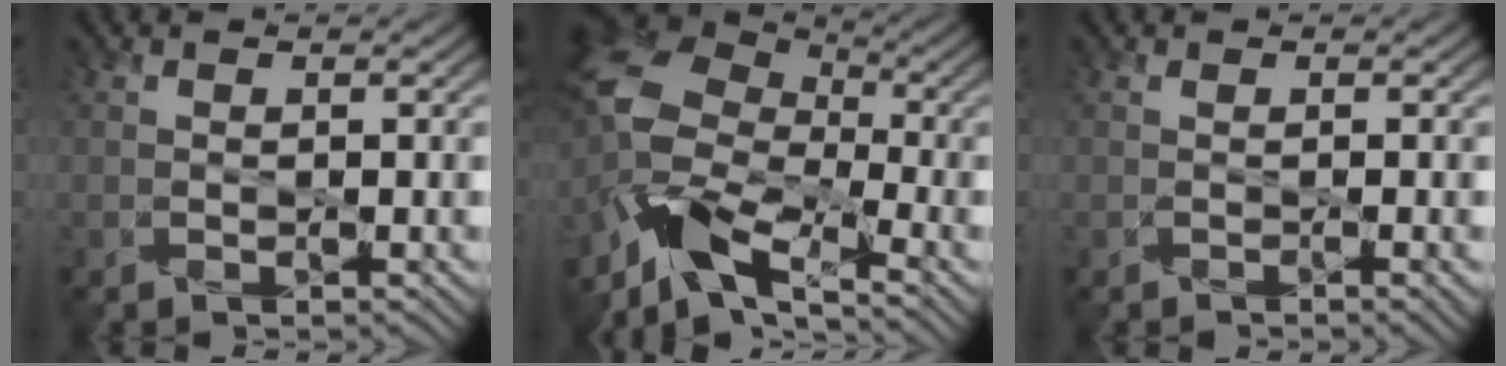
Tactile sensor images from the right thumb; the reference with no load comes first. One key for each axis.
{"total": 11.5, "fx": -7.1, "fy": 5.5, "fz": 7.2, "tx": -0.154, "ty": -0.002, "tz": -0.159}
{"total": 0.6, "fx": -0.1, "fy": 0.1, "fz": 0.6, "tx": -0.006, "ty": 0.000, "tz": -0.001}